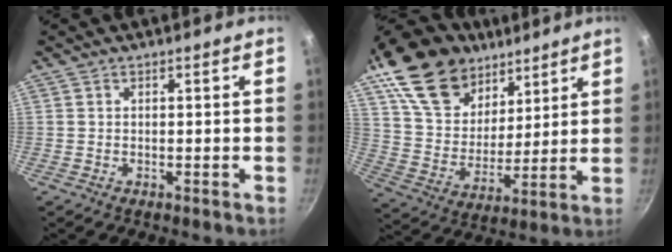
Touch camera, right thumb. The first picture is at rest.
{"total": 21.8, "force": [13.6, 13.8, 10.0], "torque": [-0.150, -0.051, 0.258]}